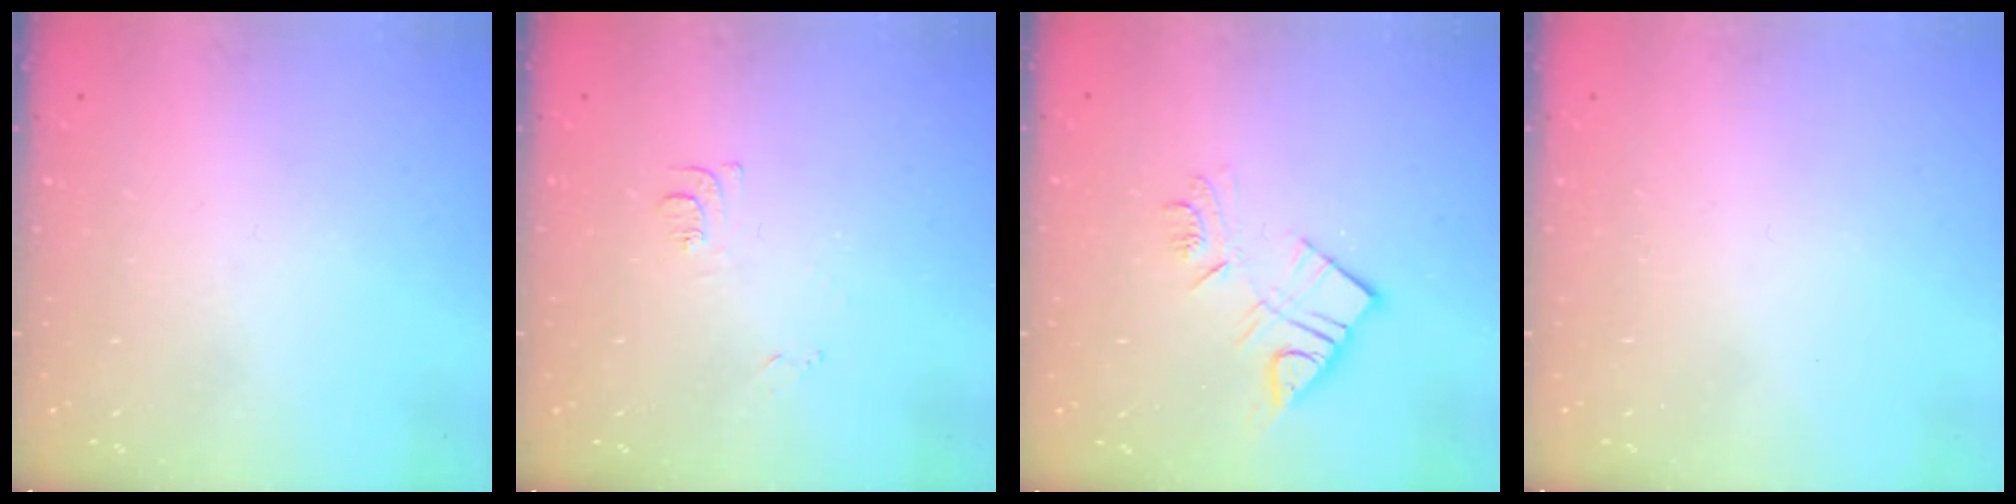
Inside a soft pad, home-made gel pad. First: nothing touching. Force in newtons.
{"total": 7.3, "press": 7.3, "slide": 0.7}
{"total": 11.4, "press": 11.4, "slide": 0.9}
{"total": 1.6, "press": 1.6, "slide": 0.1}